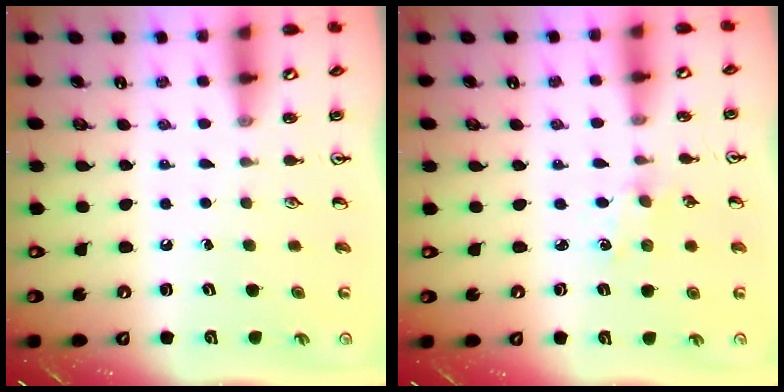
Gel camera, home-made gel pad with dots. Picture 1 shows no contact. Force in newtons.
{"total": 1.0, "press": 0.9, "slide": 0.4}